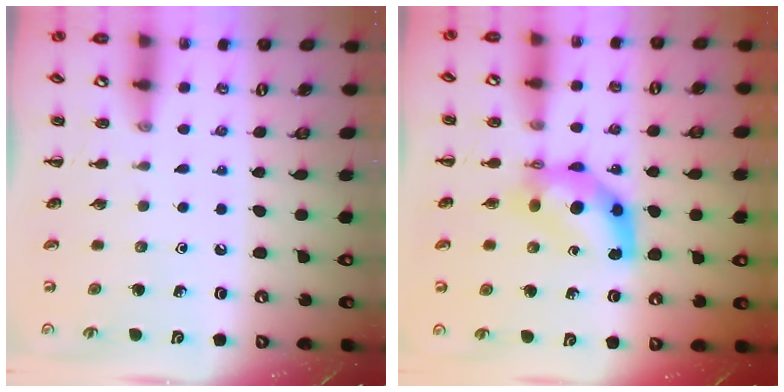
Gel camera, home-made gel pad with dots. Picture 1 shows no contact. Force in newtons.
{"total": 7.1, "press": 7.0, "slide": 1.4}